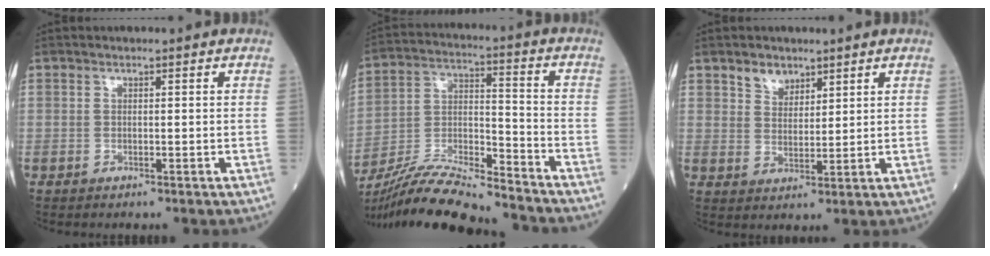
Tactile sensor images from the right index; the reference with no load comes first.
{"total": 18.1, "force": [-16.8, 0.8, 6.7], "torque": [-0.139, -0.005, -0.299]}
{"total": 3.7, "force": [2.7, 2.2, 1.2], "torque": [-0.021, 0.000, 0.053]}